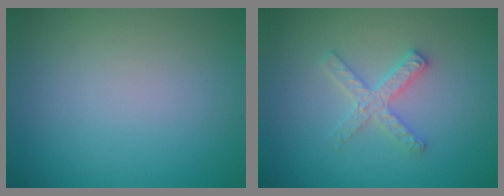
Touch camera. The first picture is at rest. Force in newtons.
{"total": 2.6, "press": 2.5, "slide": 0.4}